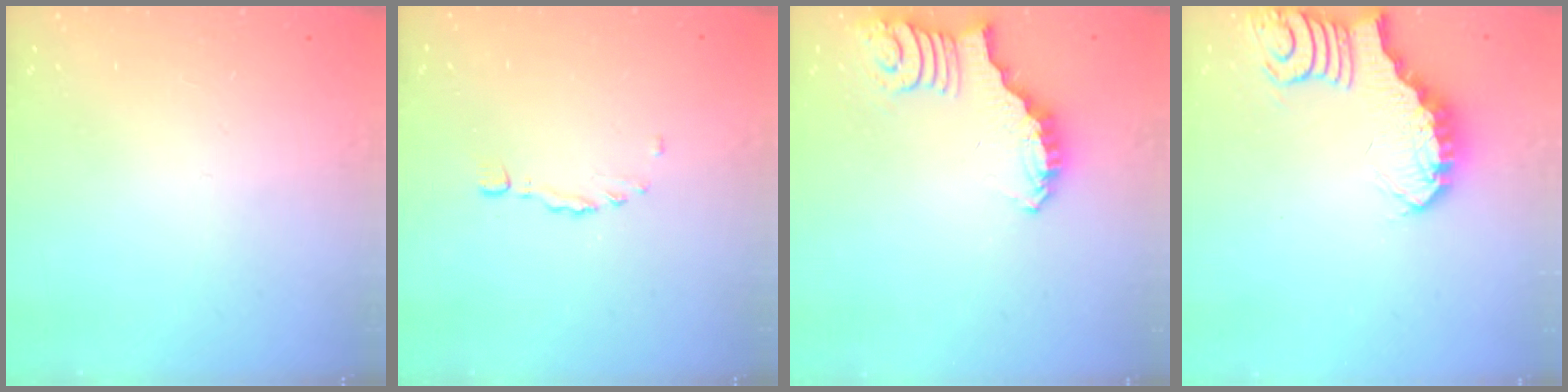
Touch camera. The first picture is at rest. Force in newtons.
{"total": 0.6, "press": 0.5, "slide": 0.3}
{"total": 2.7, "press": 2.7, "slide": 0.5}
{"total": 3.5, "press": 3.5, "slide": 0.5}